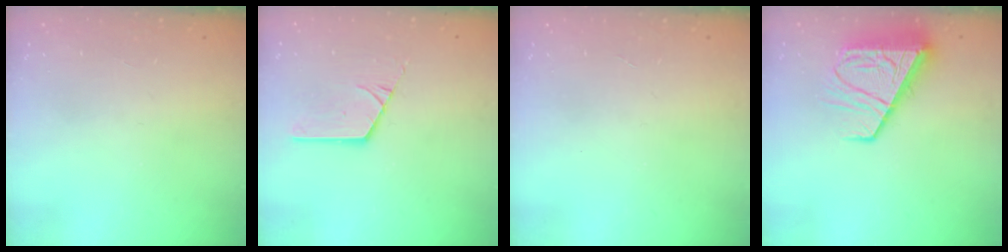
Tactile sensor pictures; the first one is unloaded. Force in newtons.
{"total": 3.6, "press": 3.6, "slide": 0.3}
{"total": 0.0}
{"total": 13.2, "press": 13.1, "slide": 1.6}